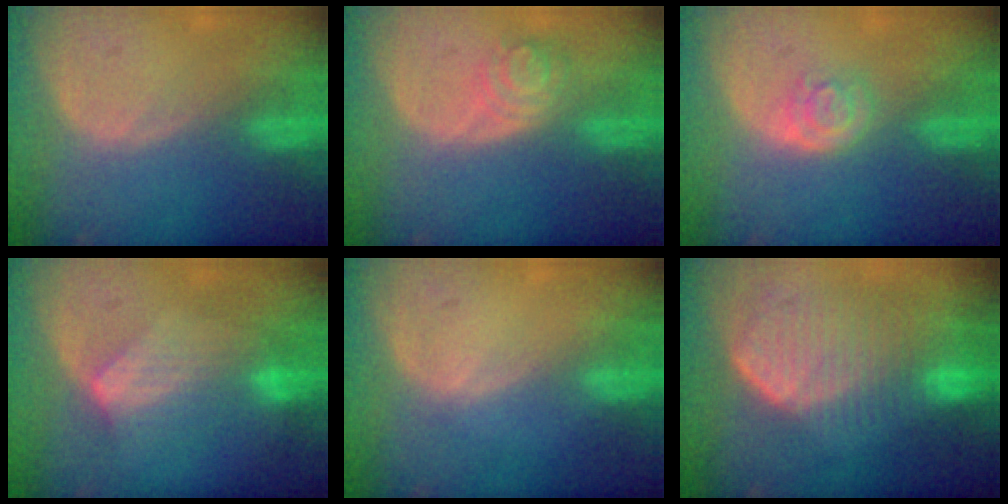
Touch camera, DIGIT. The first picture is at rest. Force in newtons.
{"total": 4.3, "press": 4.3, "slide": 0.4}
{"total": 3.2, "press": 3.2, "slide": 0.2}
{"total": 7.0, "press": 6.5, "slide": 2.7}
{"total": 0.0}
{"total": 10.7, "press": 9.4, "slide": 5.2}